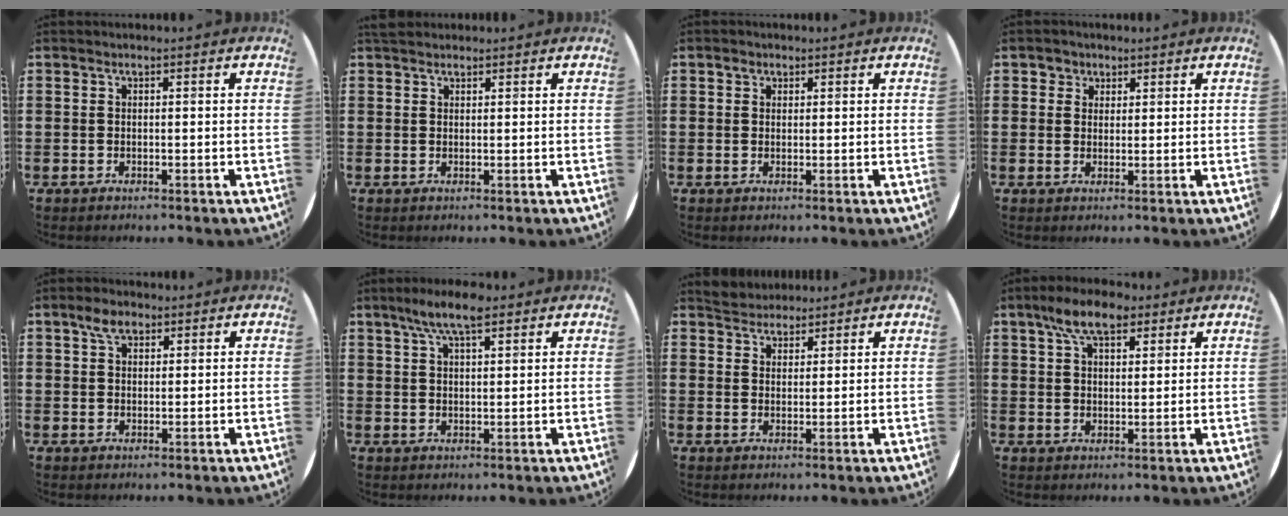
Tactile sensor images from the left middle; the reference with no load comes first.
{"total": 1.3, "force": [1.2, 0.4, 0.2], "torque": [0.003, 0.001, 0.020]}
{"total": 1.2, "force": [0.8, 0.8, 0.2], "torque": [0.012, -0.002, 0.013]}
{"total": 2.2, "force": [1.5, 1.5, -0.1], "torque": [0.005, 0.005, 0.028]}
{"total": 3.4, "force": [2.4, 1.9, 1.6], "torque": [-0.019, 0.002, 0.040]}
{"total": 6.2, "force": [4.5, 1.6, 4.0], "torque": [-0.078, 0.000, 0.077]}
{"total": 3.3, "force": [3.2, 0.9, -0.3], "torque": [-0.003, -0.003, 0.063]}
{"total": 6.9, "force": [4.8, 3.2, 3.8], "torque": [-0.070, 0.002, 0.085]}